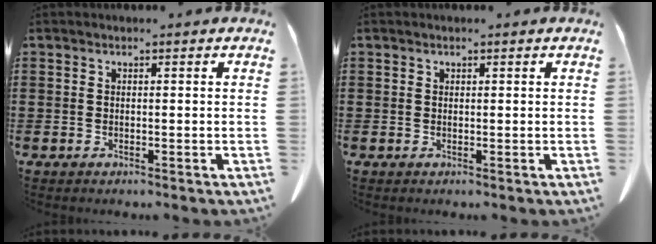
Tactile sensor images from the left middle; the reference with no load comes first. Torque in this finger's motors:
{"motor_torque": [-0.21, 0.42, -0.01, -0.01]}